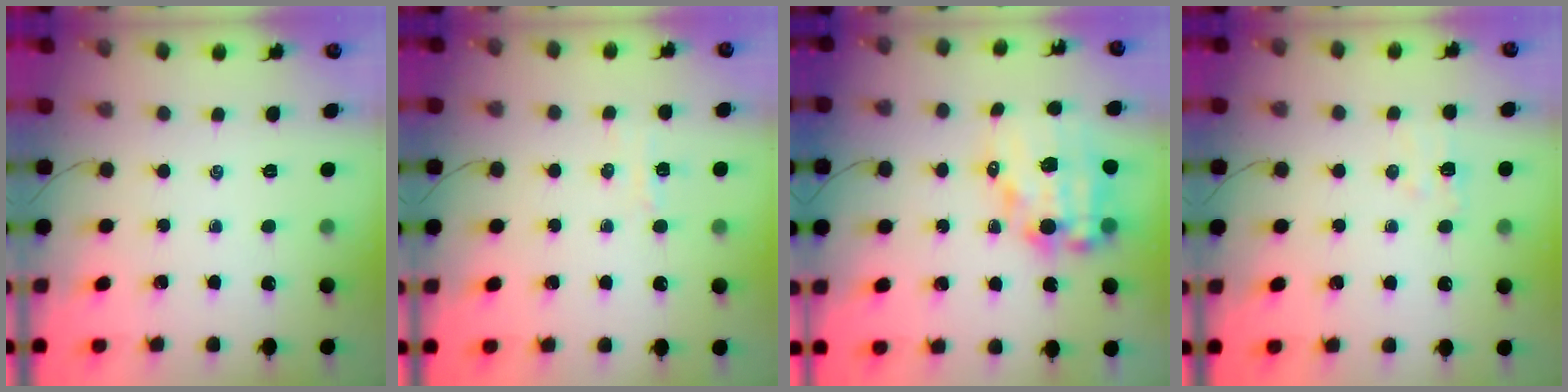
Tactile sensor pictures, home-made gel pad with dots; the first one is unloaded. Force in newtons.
{"total": 3.1, "press": 3.0, "slide": 0.9}
{"total": 14.5, "press": 14.1, "slide": 3.5}
{"total": 5.0, "press": 4.8, "slide": 1.0}